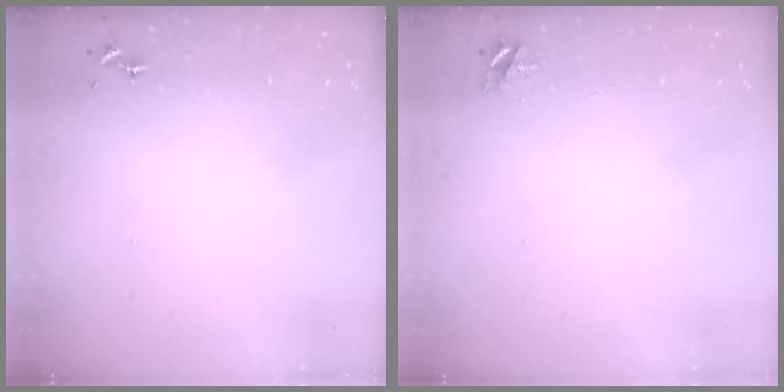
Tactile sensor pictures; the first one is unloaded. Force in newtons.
{"total": 4.2, "press": 4.1, "slide": 0.5}